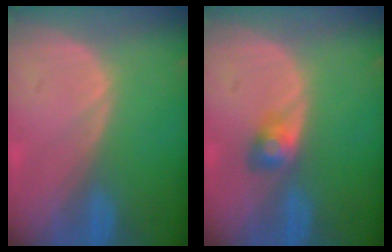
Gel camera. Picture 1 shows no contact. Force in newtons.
{"total": 2.7, "press": 2.7, "slide": 0.3}